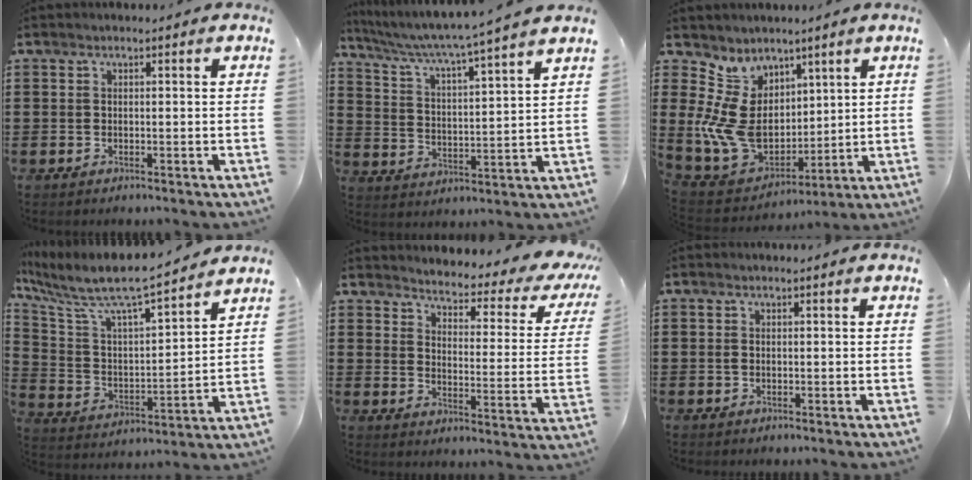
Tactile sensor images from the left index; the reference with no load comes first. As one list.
[{"total": 4.6, "force": [4.0, -1.1, 2.1], "torque": [-0.063, -0.039, 0.056]}, {"total": 11.5, "force": [2.2, 9.2, 6.6], "torque": [-0.202, -0.024, 0.046]}, {"total": 8.3, "force": [7.3, 0.8, 3.8], "torque": [-0.110, -0.057, 0.118]}, {"total": 3.4, "force": [3.0, 0.3, 1.4], "torque": [-0.041, -0.031, 0.041]}, {"total": 0.5, "force": [-0.3, 0.4, 0.2], "torque": [-0.013, -0.001, -0.008]}]